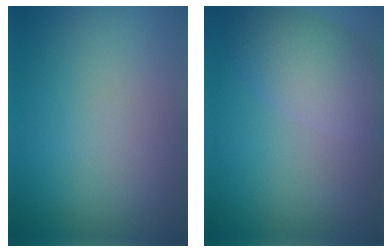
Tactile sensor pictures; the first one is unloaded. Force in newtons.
{"total": 4.7, "press": 4.7, "slide": 0.5}